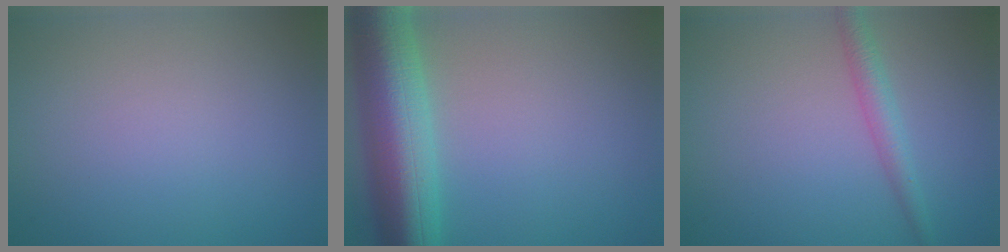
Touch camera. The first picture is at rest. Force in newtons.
{"total": 9.5, "press": 9.5, "slide": 0.1}
{"total": 2.3, "press": 2.3, "slide": 0.1}